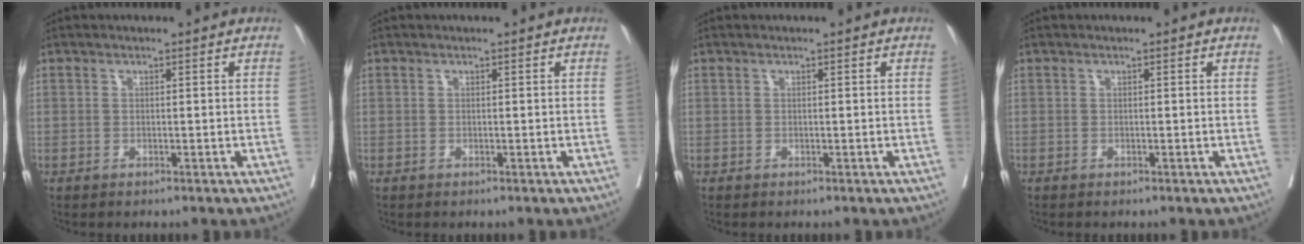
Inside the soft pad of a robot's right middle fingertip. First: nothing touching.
{"total": 0.0}
{"total": 0.0}
{"total": 0.0}